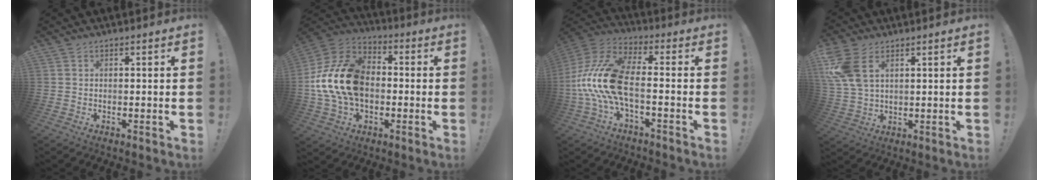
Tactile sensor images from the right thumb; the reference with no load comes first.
{"total": 20.8, "force": [-0.4, 14.7, 14.6], "torque": [-0.274, 0.029, 0.005]}
{"total": 16.9, "force": [-2.9, 8.2, 14.4], "torque": [-0.294, 0.024, -0.041]}
{"total": 9.6, "force": [4.0, 5.6, 6.7], "torque": [-0.134, -0.014, 0.078]}